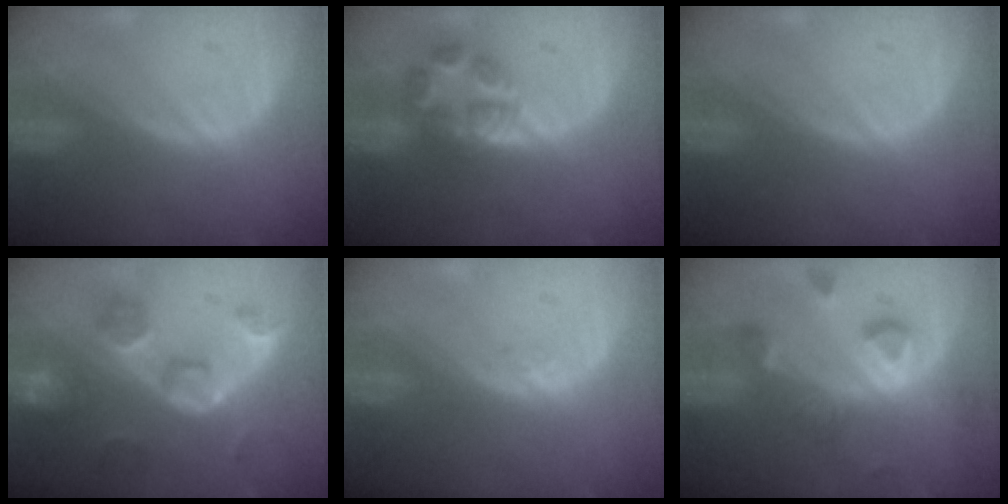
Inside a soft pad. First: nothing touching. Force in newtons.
{"total": 5.6, "press": 5.5, "slide": 1.1}
{"total": 0.0}
{"total": 8.6, "press": 7.7, "slide": 3.8}
{"total": 0.9, "press": 0.8, "slide": 0.4}
{"total": 7.2, "press": 7.1, "slide": 1.0}